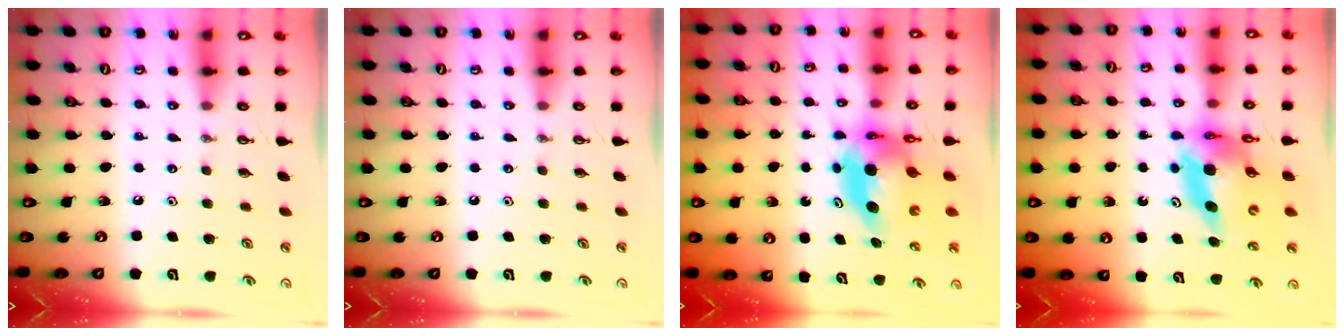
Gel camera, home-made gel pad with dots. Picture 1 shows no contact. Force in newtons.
{"total": 0.0}
{"total": 7.6, "press": 7.5, "slide": 0.9}
{"total": 11.6, "press": 11.6, "slide": 1.1}